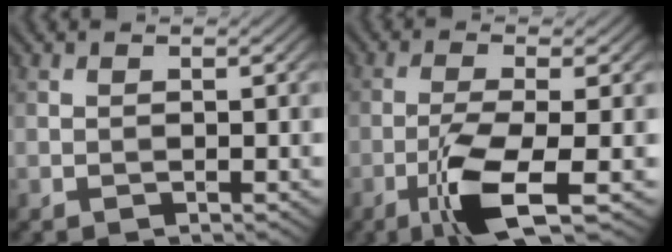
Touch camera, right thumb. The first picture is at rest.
{"total": 7.6, "force": [-3.3, 1.4, 6.6], "torque": [-0.128, 0.004, -0.071]}